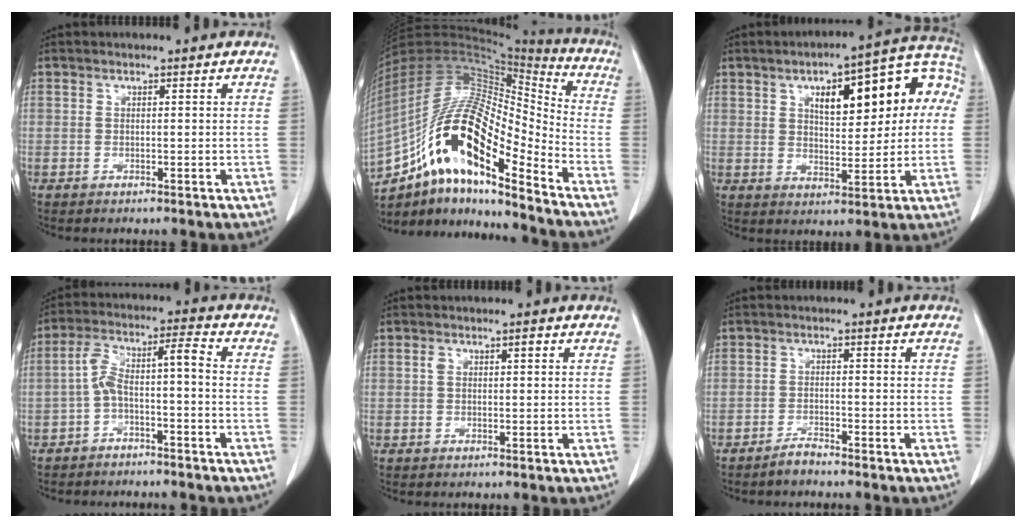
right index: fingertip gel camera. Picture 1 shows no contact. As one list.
[{"total": 20.9, "force": [-11.8, 4.9, 16.6], "torque": [-0.336, 0.012, -0.207]}, {"total": 16.5, "force": [4.0, 6.0, 14.8], "torque": [-0.197, 0.043, 0.054]}, {"total": 6.8, "force": [-1.9, 1.2, 6.4], "torque": [-0.121, 0.041, -0.034]}, {"total": 1.9, "force": [0.6, 0.9, 1.5], "torque": [-0.029, 0.016, 0.013]}, {"total": 2.0, "force": [-1.9, 0.2, 0.6], "torque": [-0.009, -0.001, -0.033]}]